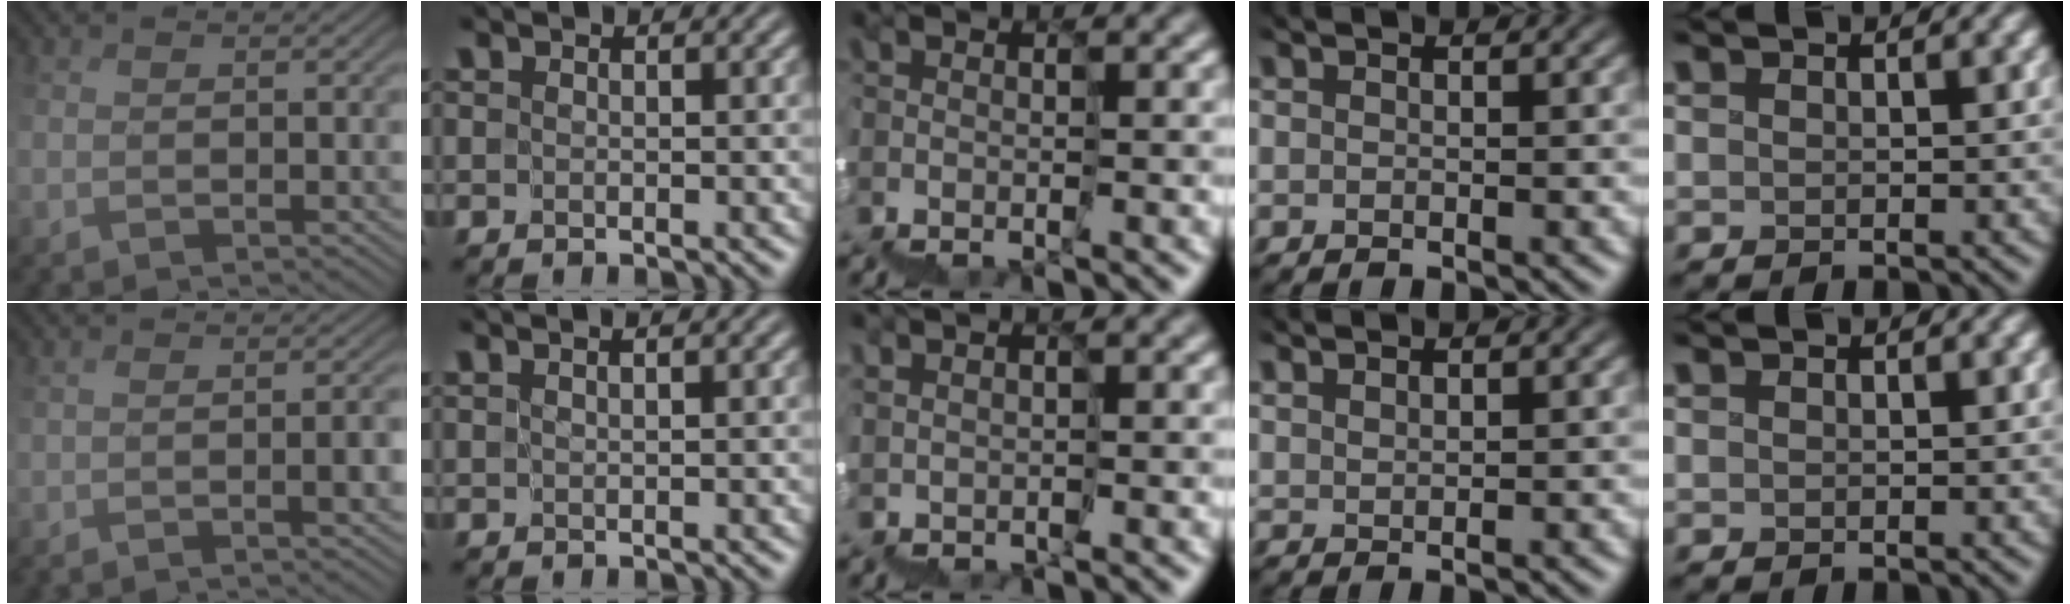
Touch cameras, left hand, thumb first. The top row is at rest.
{"thumb": {"total": 2.8, "force": [-1.4, 0.1, 2.4], "torque": [-0.028, 0.002, -0.014]}, "index": {"total": 2.5, "force": [1.9, 0.8, 1.4], "torque": [-0.015, 0.017, 0.005]}, "middle": {"total": 1.8, "force": [0.9, 1.0, 1.2], "torque": [-0.011, -0.001, 0.020]}, "ring": {"total": 1.3, "force": [1.2, -0.2, 0.3], "torque": [-0.010, 0.006, 0.030]}}